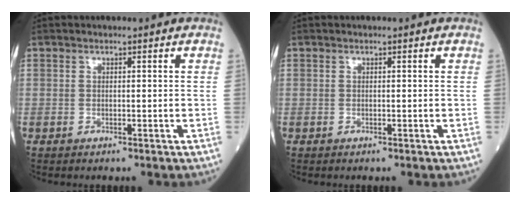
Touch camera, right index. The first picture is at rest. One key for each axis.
{"total": 0.0}